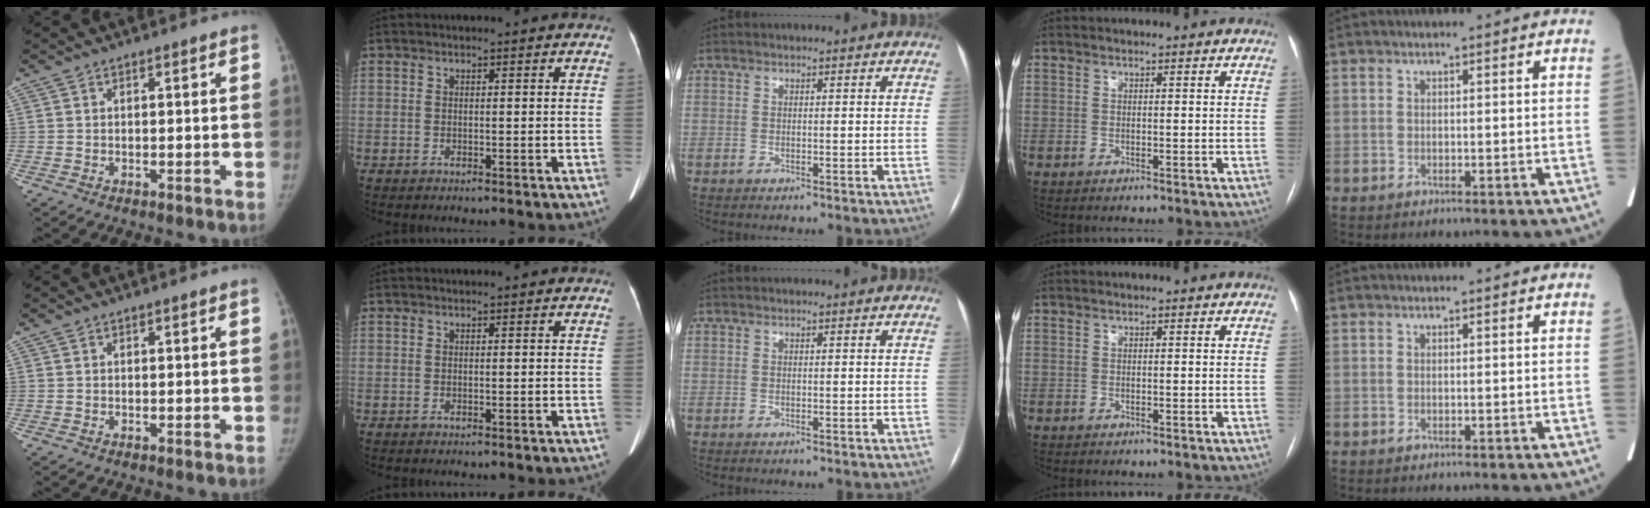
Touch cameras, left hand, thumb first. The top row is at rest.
{}